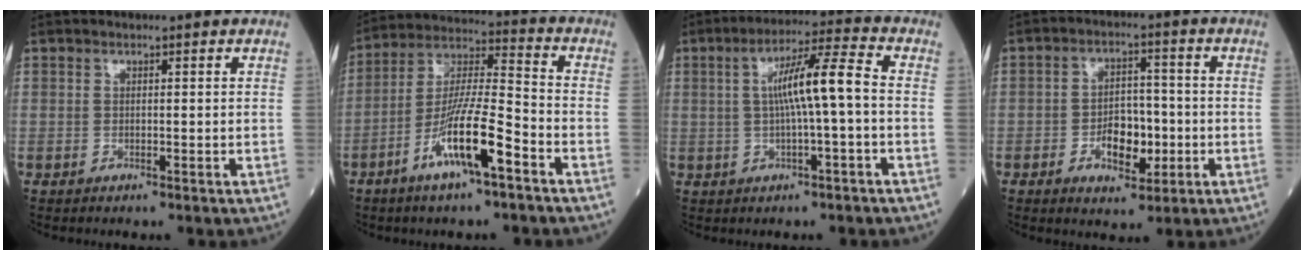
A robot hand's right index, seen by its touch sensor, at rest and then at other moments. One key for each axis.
{"total": 12.9, "fx": -6.2, "fy": 1.4, "fz": 11.2, "tx": -0.217, "ty": -0.006, "tz": -0.116}
{"total": 8.5, "fx": 0.1, "fy": 0.1, "fz": 8.5, "tx": -0.149, "ty": 0.020, "tz": -0.001}
{"total": 7.0, "fx": -1.9, "fy": 3.7, "fz": 5.6, "tx": -0.094, "ty": 0.007, "tz": -0.027}